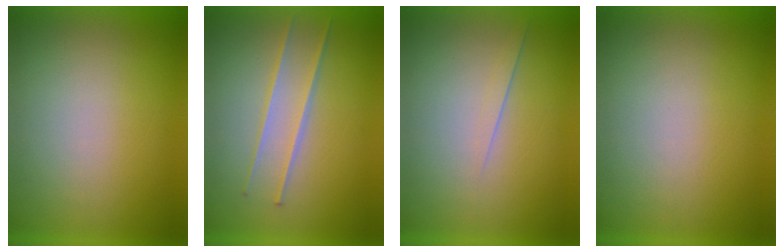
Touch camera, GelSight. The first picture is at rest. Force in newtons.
{"total": 2.4}
{"total": 1.5}
{"total": 1.3}